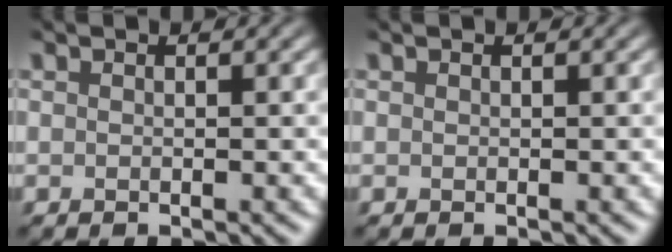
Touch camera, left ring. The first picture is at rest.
{"total": 0.0}